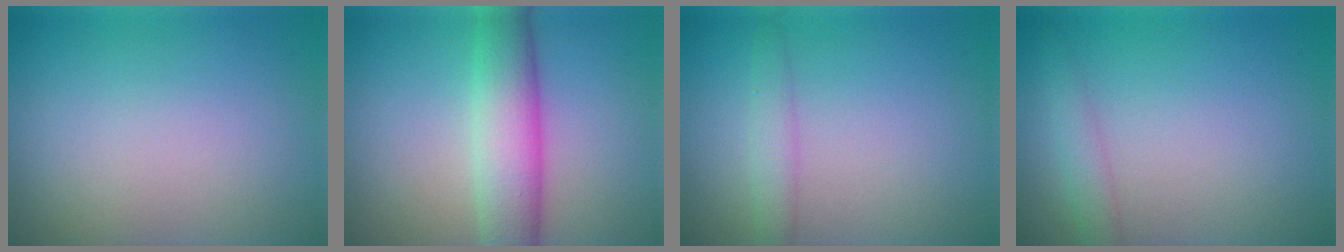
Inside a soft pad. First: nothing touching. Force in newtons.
{"total": 6.1, "press": 6.1, "slide": 0.1}
{"total": 1.9, "press": 1.9, "slide": 0.1}
{"total": 1.7, "press": 1.7, "slide": 0.1}